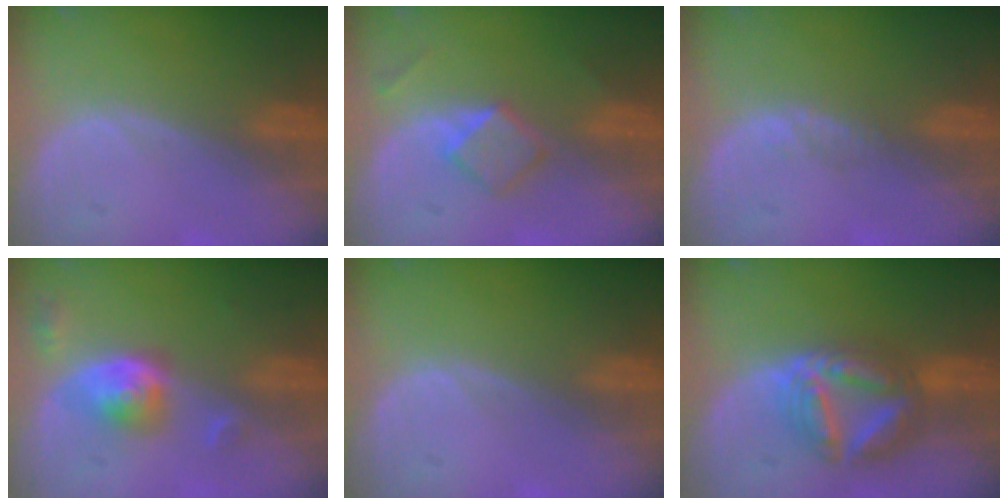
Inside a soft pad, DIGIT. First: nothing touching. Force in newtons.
{"total": 4.0, "press": 3.9, "slide": 0.6}
{"total": 1.1, "press": 0.9, "slide": 0.7}
{"total": 5.4, "press": 5.0, "slide": 2.1}
{"total": 0.0}
{"total": 8.5, "press": 8.4, "slide": 0.8}